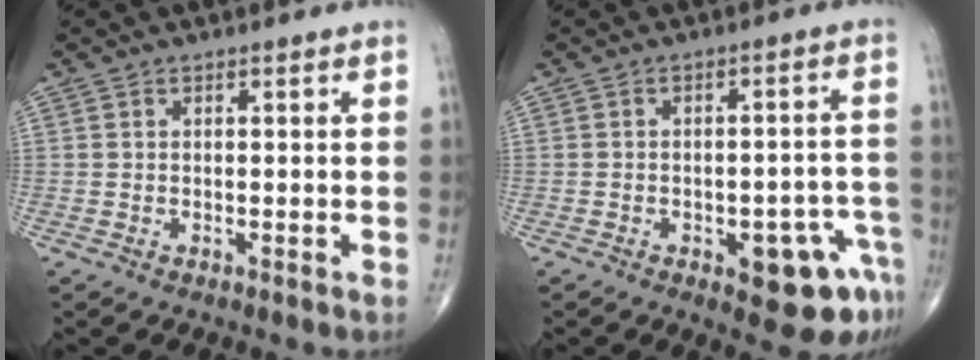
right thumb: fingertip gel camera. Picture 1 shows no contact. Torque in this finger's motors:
{"motor_torque": [1.50, 0.78, 0.57, -0.98, 0.15]}